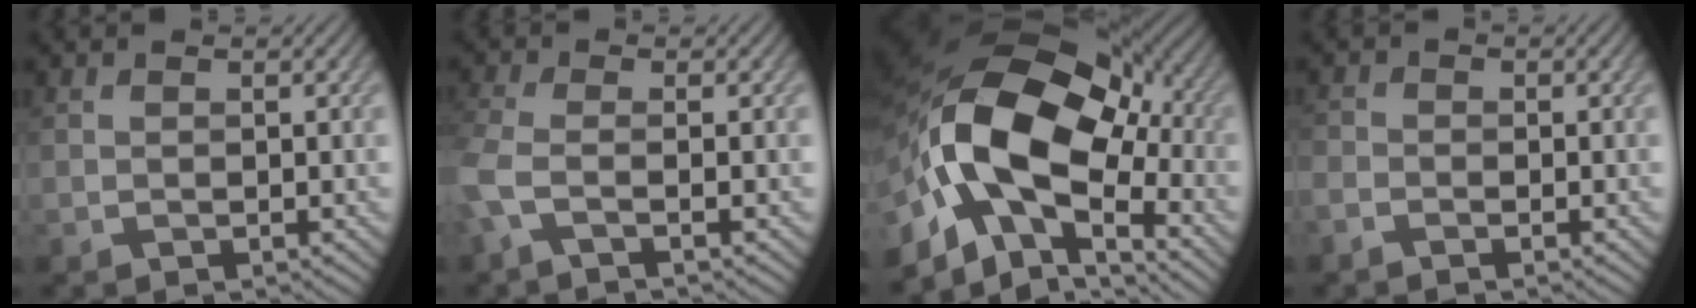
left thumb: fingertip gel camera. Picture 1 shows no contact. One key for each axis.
{"total": 3.6, "fx": -1.6, "fy": 0.8, "fz": 3.2, "tx": -0.080, "ty": -0.008, "tz": -0.050}
{"total": 18.2, "fx": -2.5, "fy": 10.9, "fz": 14.3, "tx": -0.283, "ty": -0.001, "tz": -0.051}
{"total": 1.8, "fx": -1.5, "fy": 0.6, "fz": 0.6, "tx": -0.015, "ty": -0.003, "tz": -0.040}